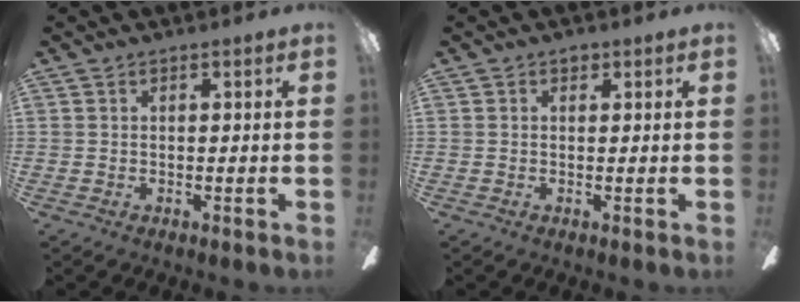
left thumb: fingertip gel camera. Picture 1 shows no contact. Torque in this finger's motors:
{"motor_torque": [-0.10, 0.06, -0.09, -0.04, 0.00]}